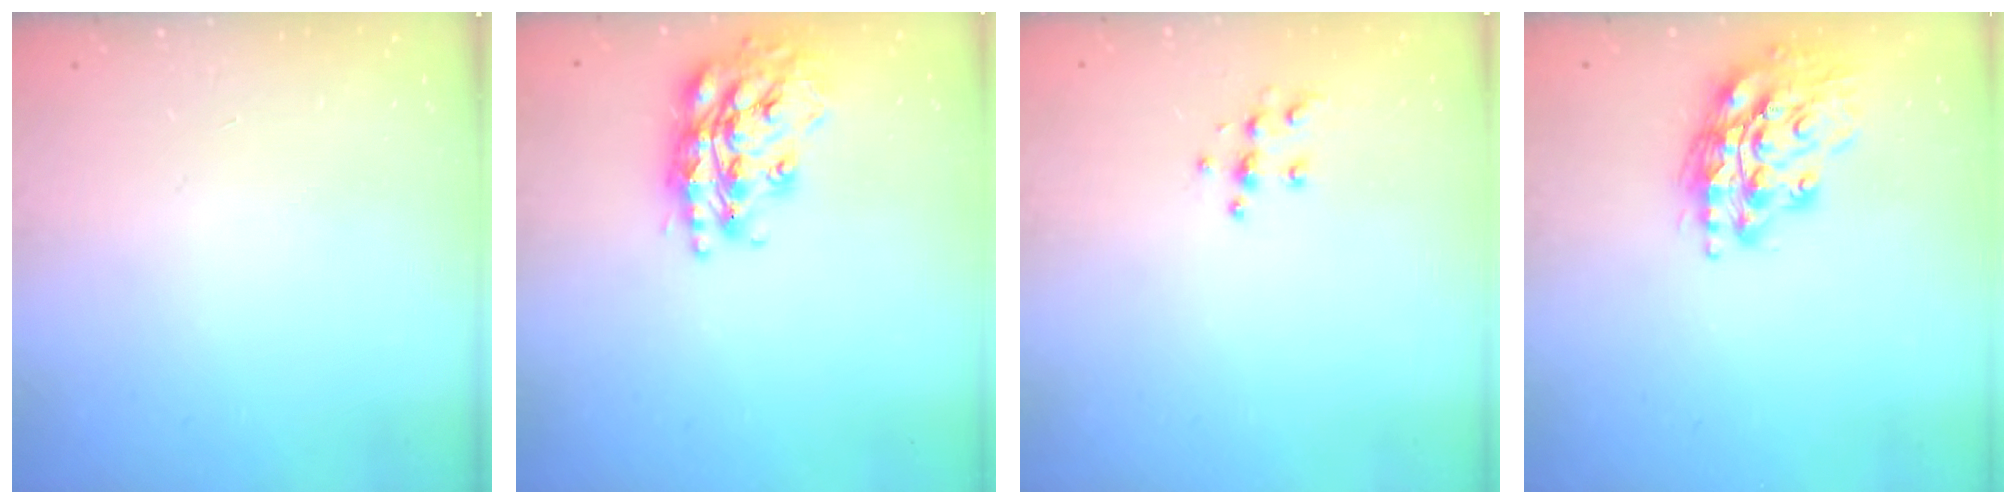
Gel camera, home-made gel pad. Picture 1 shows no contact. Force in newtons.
{"total": 19.5, "press": 19.5, "slide": 1.8}
{"total": 5.9, "press": 5.9, "slide": 0.2}
{"total": 15.9, "press": 15.7, "slide": 2.2}